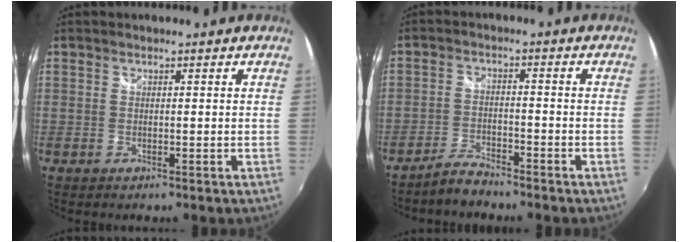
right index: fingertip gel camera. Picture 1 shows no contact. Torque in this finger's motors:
{"motor_torque": [-0.14, -0.06, -0.15, -0.02]}